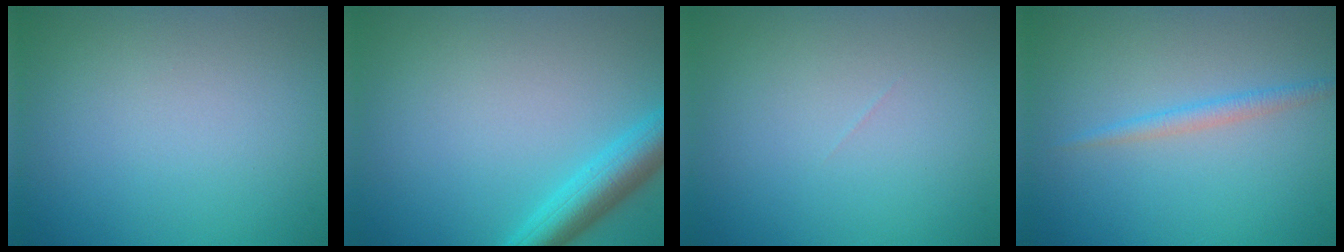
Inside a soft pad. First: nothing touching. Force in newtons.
{"total": 4.1, "press": 4.1, "slide": 0.2}
{"total": 0.0}
{"total": 1.5, "press": 1.5, "slide": 0.1}